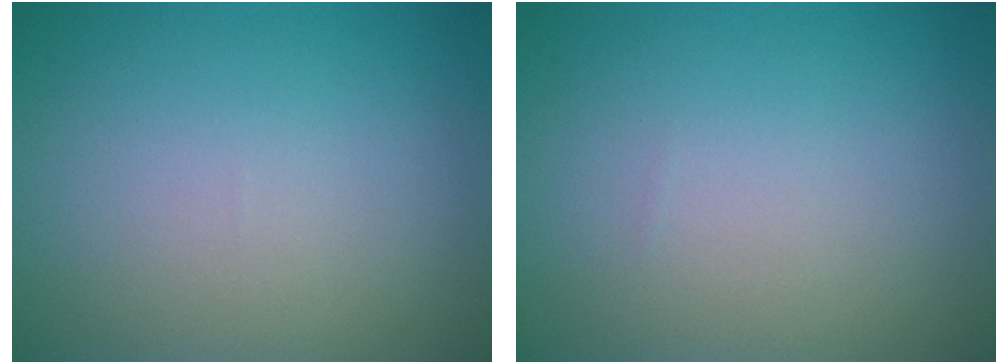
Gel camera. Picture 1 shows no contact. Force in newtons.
{"total": 0.0}